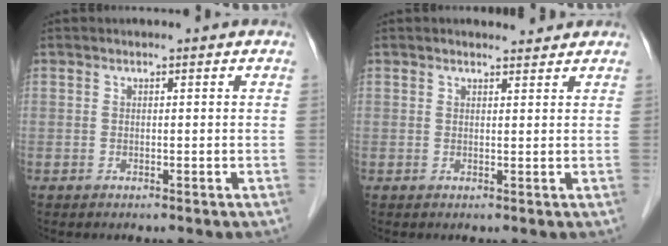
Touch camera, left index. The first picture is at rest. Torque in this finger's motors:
{"motor_torque": [0.32, -0.81, 0.16, 0.00]}